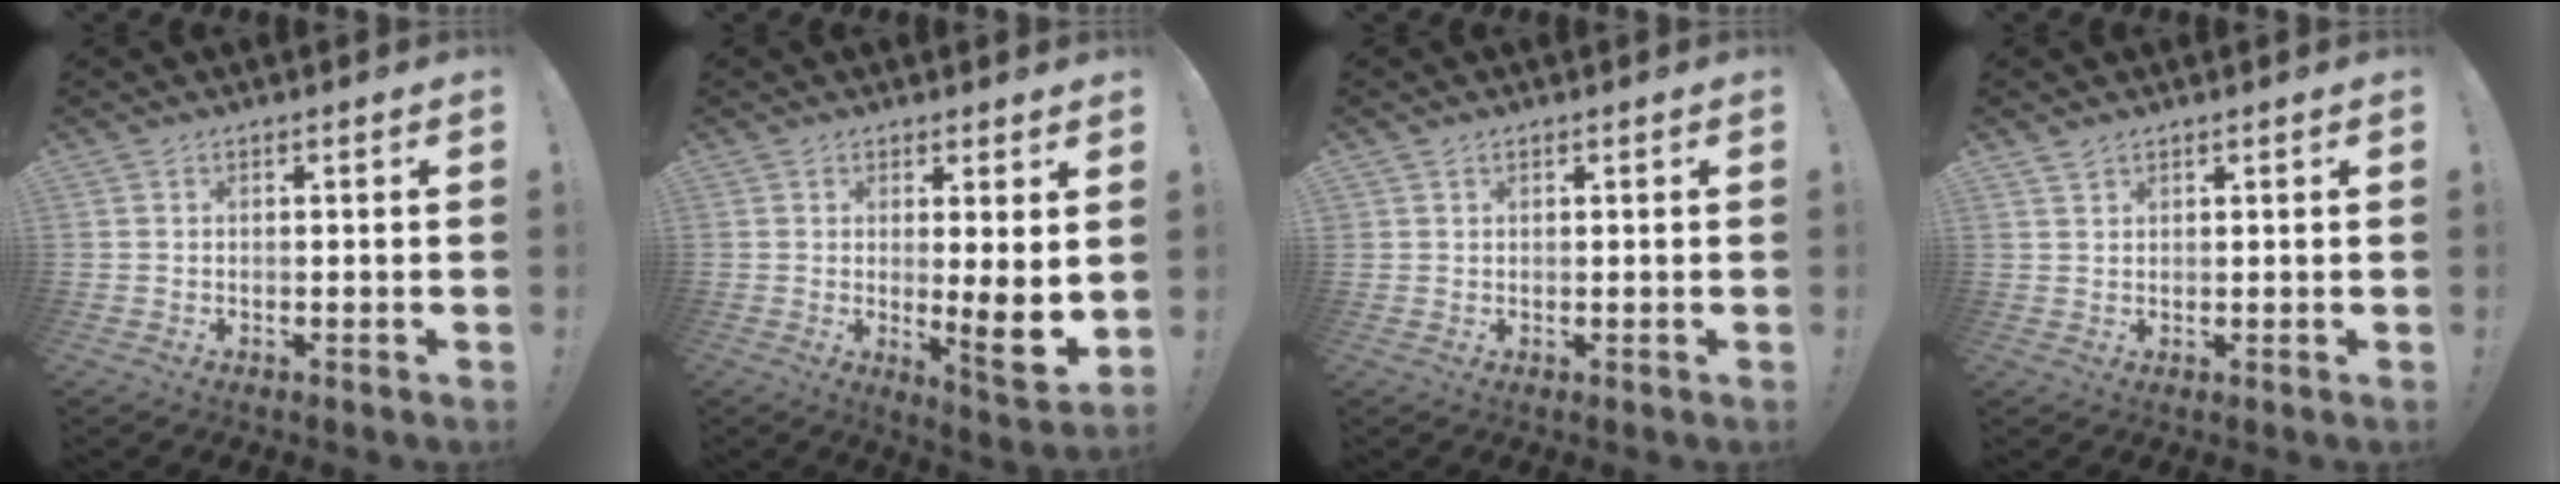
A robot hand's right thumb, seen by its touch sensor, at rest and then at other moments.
{"total": 8.9, "force": [0.4, 0.5, 8.9], "torque": [-0.104, -0.032, 0.006]}
{"total": 1.0, "force": [0.7, 0.6, 0.2], "torque": [0.004, -0.002, 0.012]}
{"total": 2.2, "force": [2.0, 0.6, 0.9], "torque": [-0.003, -0.016, 0.034]}